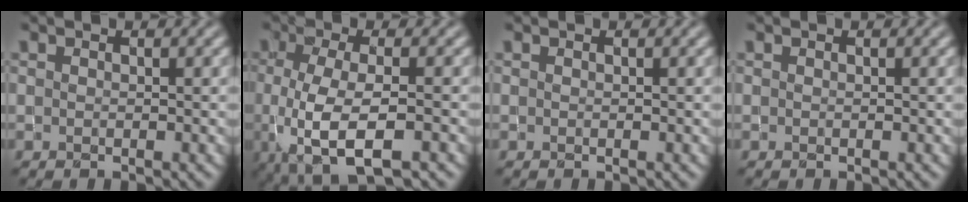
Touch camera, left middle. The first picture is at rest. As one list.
[{"total": 6.5, "force": [-2.1, 2.3, 5.7], "torque": [-0.112, -0.008, -0.037]}, {"total": 0.0}, {"total": 0.0}]